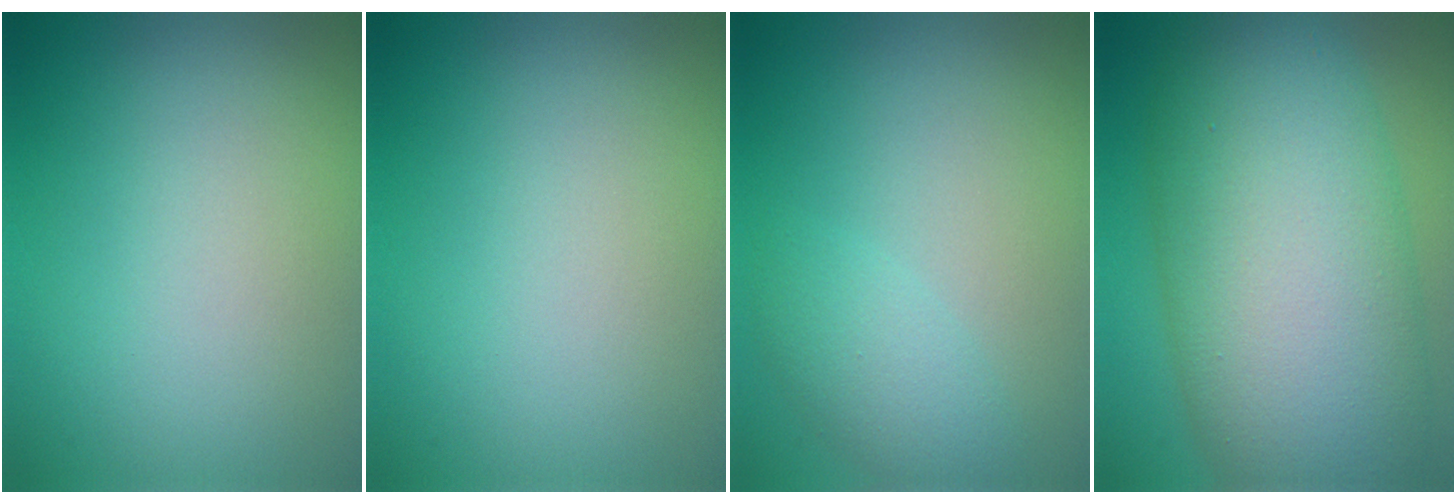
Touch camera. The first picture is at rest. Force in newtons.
{"total": 0.0}
{"total": 2.3, "press": 2.3, "slide": 0.2}
{"total": 14.4, "press": 14.4, "slide": 0.5}